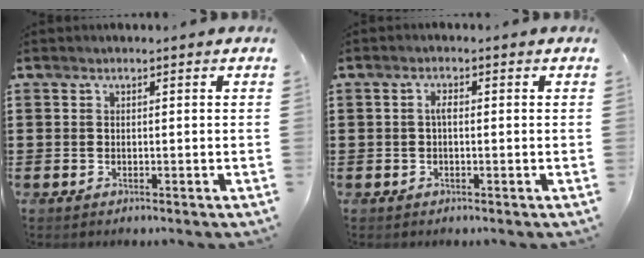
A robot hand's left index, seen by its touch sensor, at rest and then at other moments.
{"total": 1.6, "force": [0.0, 0.6, 1.5], "torque": [-0.031, 0.006, -0.002]}